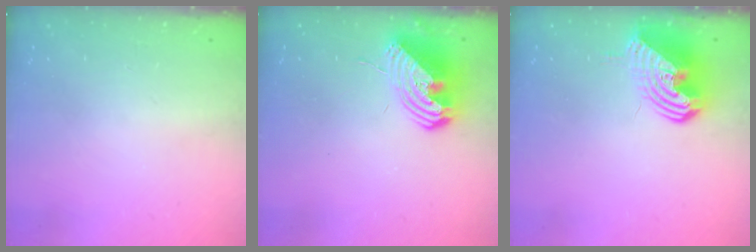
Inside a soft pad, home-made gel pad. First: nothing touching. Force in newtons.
{"total": 11.6, "press": 11.4, "slide": 1.8}
{"total": 11.2, "press": 11.1, "slide": 1.7}